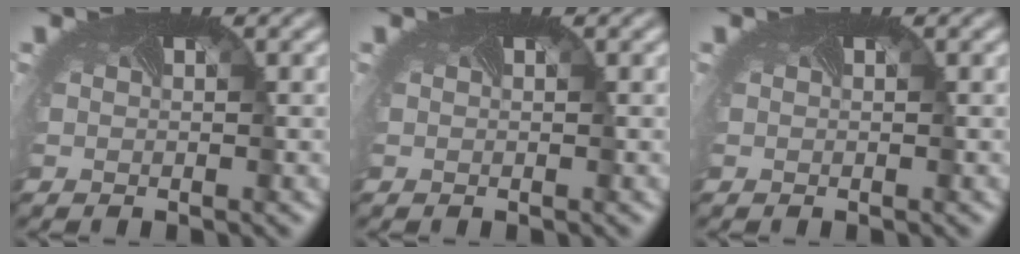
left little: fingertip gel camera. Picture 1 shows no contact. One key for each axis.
{"total": 0.0}
{"total": 0.0}